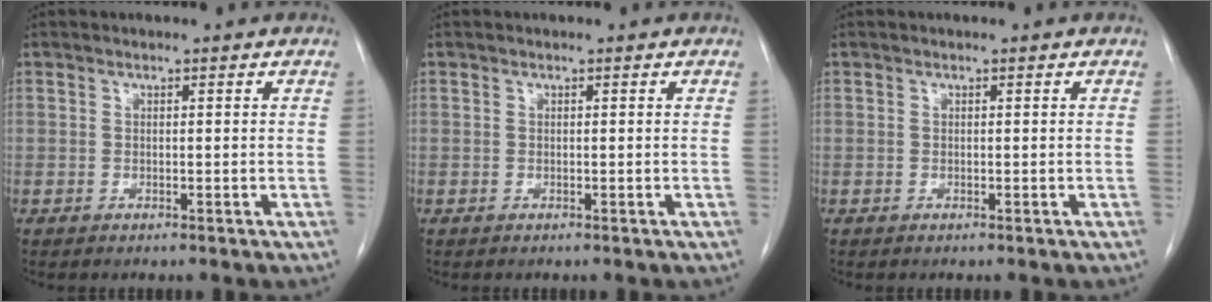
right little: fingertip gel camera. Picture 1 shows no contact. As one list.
[{"total": 0.0}, {"total": 0.0}]